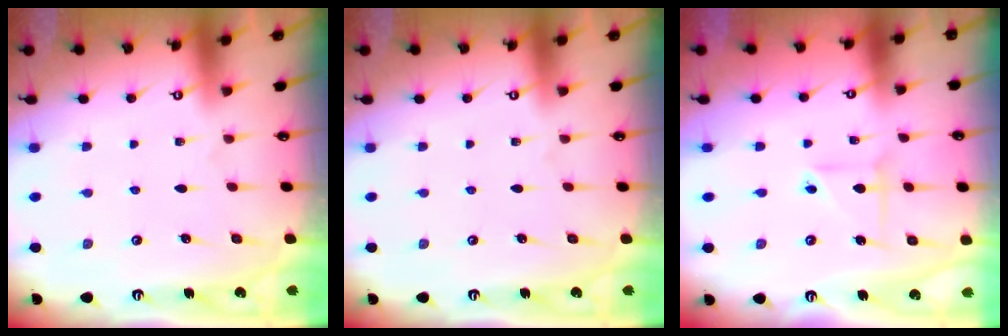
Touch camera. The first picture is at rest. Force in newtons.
{"total": 0.0}
{"total": 3.5, "press": 3.3, "slide": 1.3}